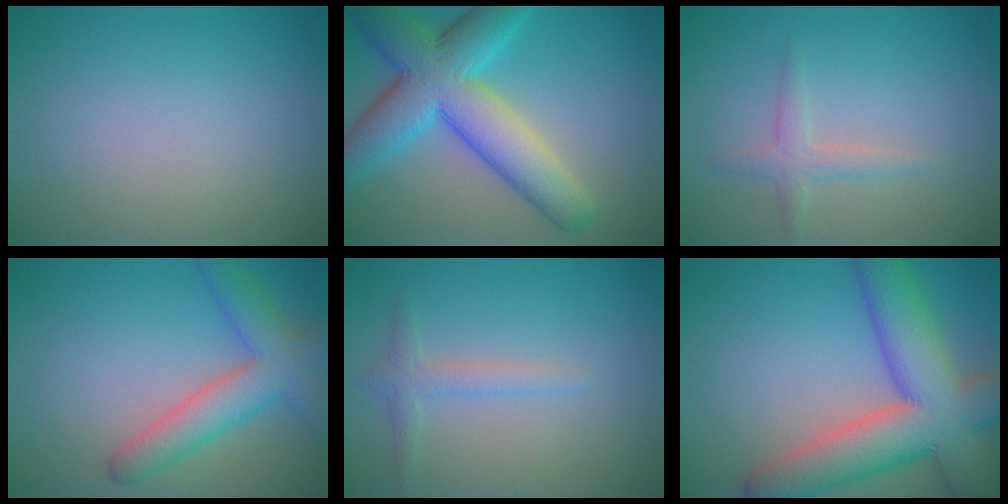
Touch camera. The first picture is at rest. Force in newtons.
{"total": 9.7, "press": 9.7, "slide": 0.2}
{"total": 1.7, "press": 1.7, "slide": 0.1}
{"total": 5.4, "press": 5.4, "slide": 0.2}
{"total": 1.8, "press": 1.8, "slide": 0.1}
{"total": 11.1, "press": 11.1, "slide": 0.7}